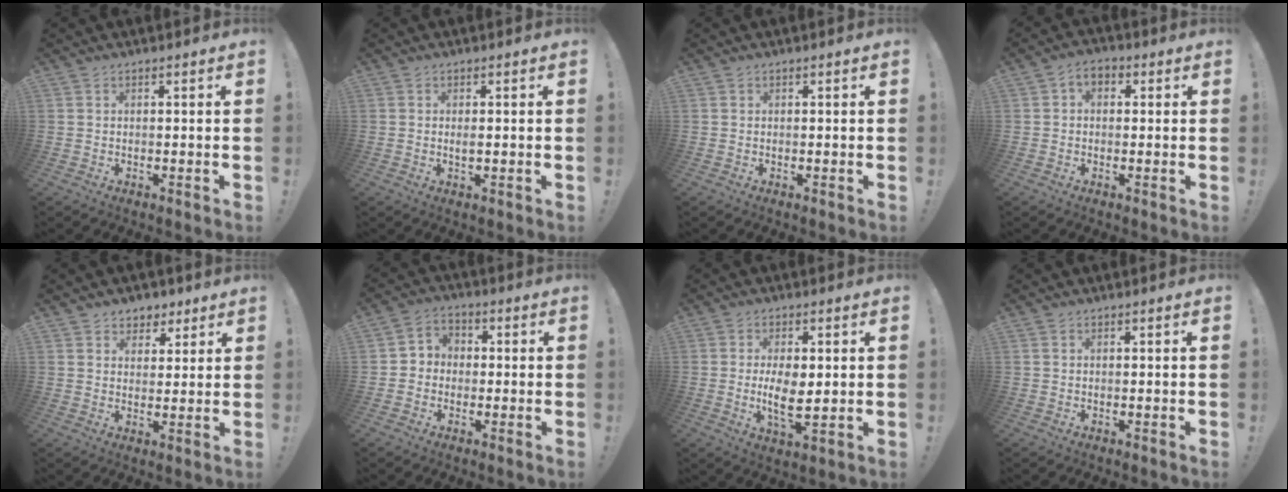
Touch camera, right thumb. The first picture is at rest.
{"total": 1.1, "force": [-0.1, 0.2, 1.1], "torque": [-0.014, -0.003, -0.003]}
{"total": 0.0}
{"total": 3.8, "force": [0.2, 2.9, 2.4], "torque": [-0.037, 0.005, 0.004]}
{"total": 5.8, "force": [3.5, 4.5, 0.6], "torque": [0.006, -0.026, 0.067]}
{"total": 4.8, "force": [-1.4, 4.4, 1.4], "torque": [-0.017, 0.020, -0.025]}
{"total": 8.0, "force": [0.3, 3.6, 7.2], "torque": [-0.124, -0.013, 0.003]}
{"total": 0.0}